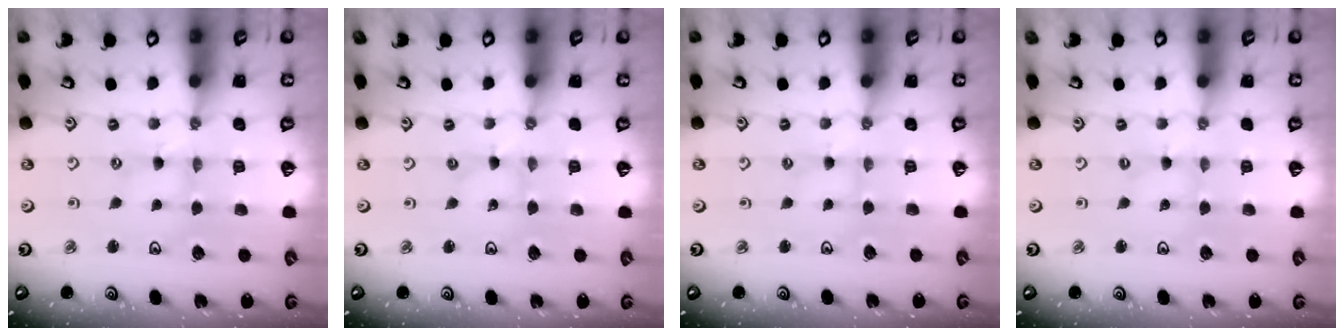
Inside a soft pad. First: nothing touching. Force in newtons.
{"total": 0.0}
{"total": 1.1, "press": 1.1, "slide": 0.3}
{"total": 0.0}